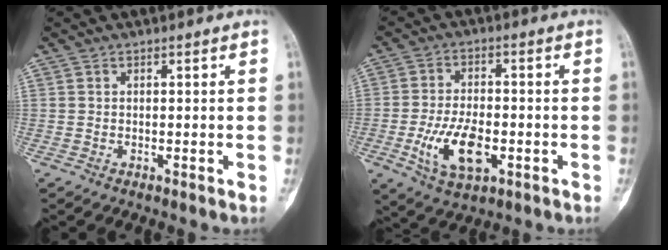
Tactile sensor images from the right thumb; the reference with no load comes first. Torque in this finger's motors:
{"motor_torque": [0.19, 0.13, 0.74, 0.10, 0.09]}